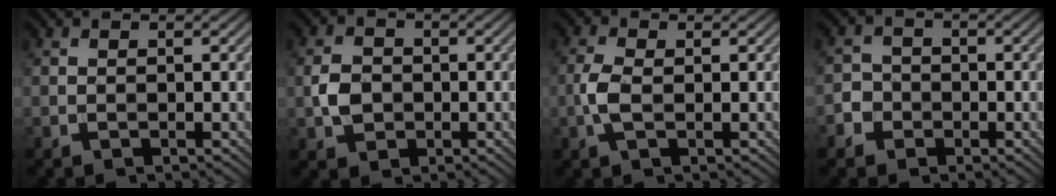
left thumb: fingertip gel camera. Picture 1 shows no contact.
{"total": 3.5, "force": [-0.6, 2.9, 1.8], "torque": [-0.044, -0.001, -0.017]}
{"total": 3.0, "force": [-0.4, 1.4, 2.7], "torque": [-0.069, 0.001, -0.013]}
{"total": 3.3, "force": [-1.4, 2.9, 0.6], "torque": [-0.004, 0.002, -0.039]}